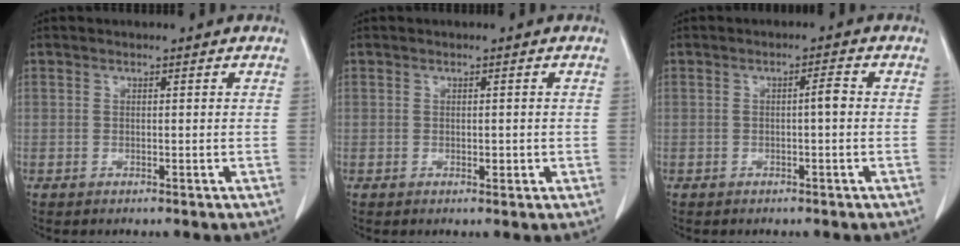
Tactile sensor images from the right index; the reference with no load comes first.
{"total": 1.0, "force": [-0.2, 0.7, 0.8], "torque": [-0.011, 0.001, 0.000]}
{"total": 1.9, "force": [-0.3, 0.1, 1.9], "torque": [-0.030, 0.004, -0.004]}